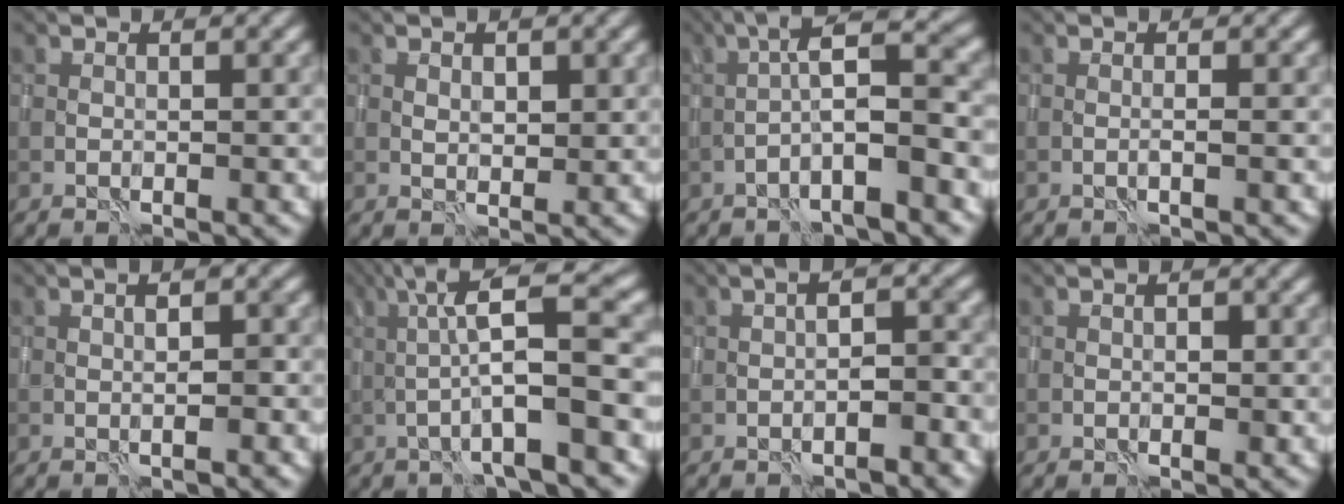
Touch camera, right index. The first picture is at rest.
{"total": 1.5, "force": [0.7, 0.8, 1.0], "torque": [-0.016, -0.004, 0.014]}
{"total": 5.7, "force": [-1.4, 0.7, 5.4], "torque": [-0.084, 0.023, -0.032]}
{"total": 0.7, "force": [0.0, 0.0, 0.7], "torque": [-0.010, -0.001, -0.003]}
{"total": 2.4, "force": [0.3, 0.6, 2.3], "torque": [-0.003, 0.003, 0.001]}
{"total": 8.6, "force": [0.4, 1.4, 8.4], "torque": [-0.128, 0.026, 0.002]}
{"total": 2.9, "force": [-1.1, 0.7, 2.6], "torque": [-0.036, 0.008, -0.015]}
{"total": 1.1, "force": [-0.1, 0.6, 0.9], "torque": [-0.010, 0.001, -0.001]}